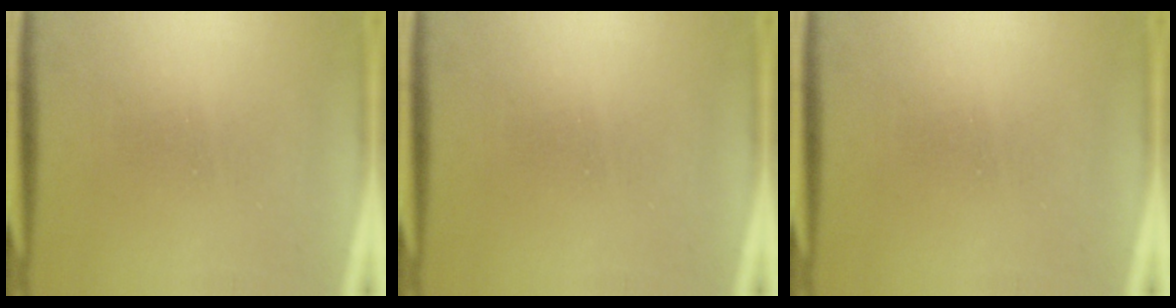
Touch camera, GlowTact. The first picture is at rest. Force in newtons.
{"total": 0.0}
{"total": 0.0}